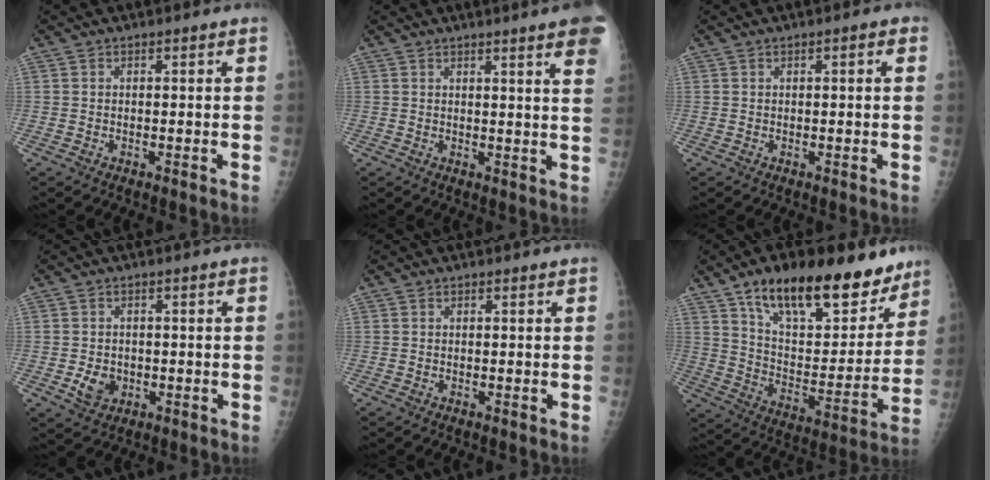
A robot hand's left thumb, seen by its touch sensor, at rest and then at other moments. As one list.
[{"total": 9.6, "force": [6.0, 0.2, 7.4], "torque": [-0.082, -0.013, 0.055]}, {"total": 1.8, "force": [0.5, 0.5, 1.7], "torque": [-0.024, 0.003, 0.004]}, {"total": 4.2, "force": [-1.0, 3.4, 2.3], "torque": [-0.027, 0.004, -0.011]}, {"total": 0.0}, {"total": 25.1, "force": [16.9, 10.7, 15.3], "torque": [-0.188, -0.060, 0.269]}]